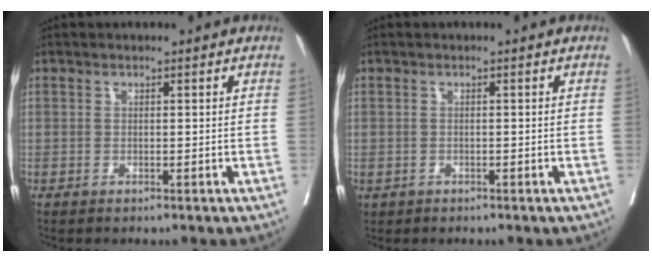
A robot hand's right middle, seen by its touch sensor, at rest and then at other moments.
{"total": 0.8, "force": [-0.4, 0.7, 0.2], "torque": [-0.010, 0.001, 0.001]}